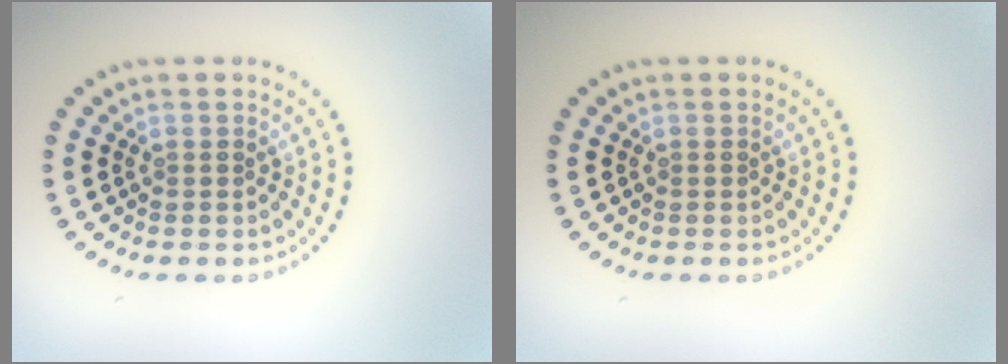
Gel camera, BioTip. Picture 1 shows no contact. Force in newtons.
{"total": 0.0}